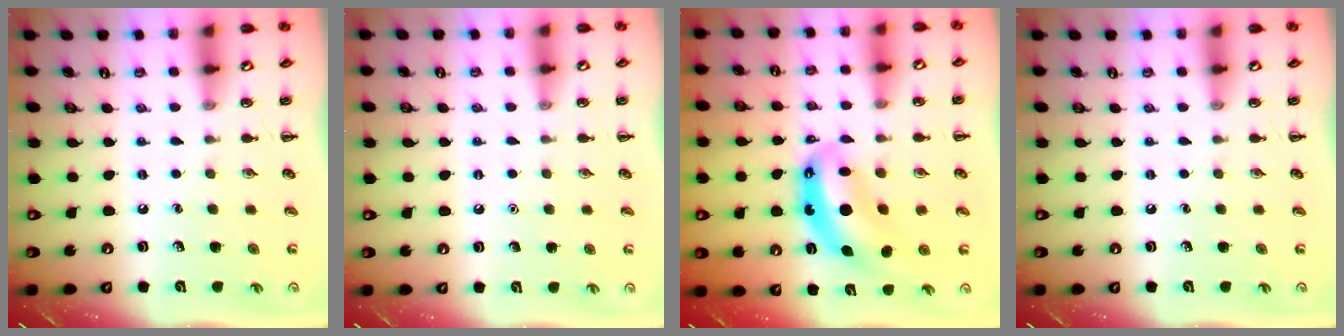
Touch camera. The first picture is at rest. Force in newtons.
{"total": 1.6, "press": 1.6, "slide": 0.1}
{"total": 9.1, "press": 8.8, "slide": 2.2}
{"total": 0.0}